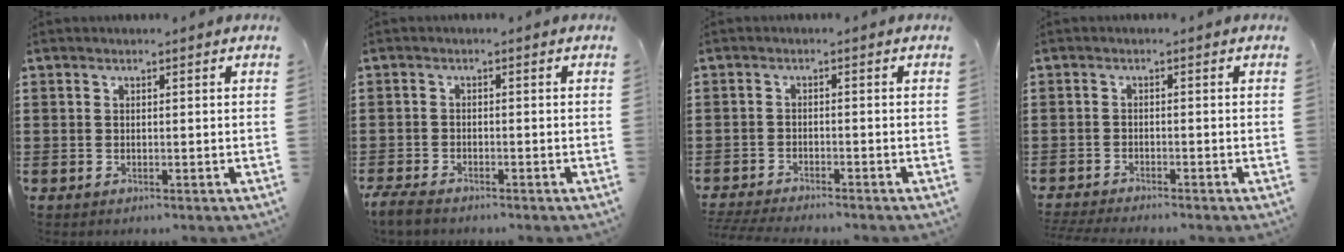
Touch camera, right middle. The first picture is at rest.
{"total": 2.2, "force": [-1.9, 0.6, 0.9], "torque": [-0.032, 0.000, -0.042]}
{"total": 2.8, "force": [-2.8, 0.0, 0.5], "torque": [-0.016, -0.003, -0.061]}
{"total": 2.0, "force": [-1.9, 0.0, 0.3], "torque": [-0.014, -0.003, -0.042]}